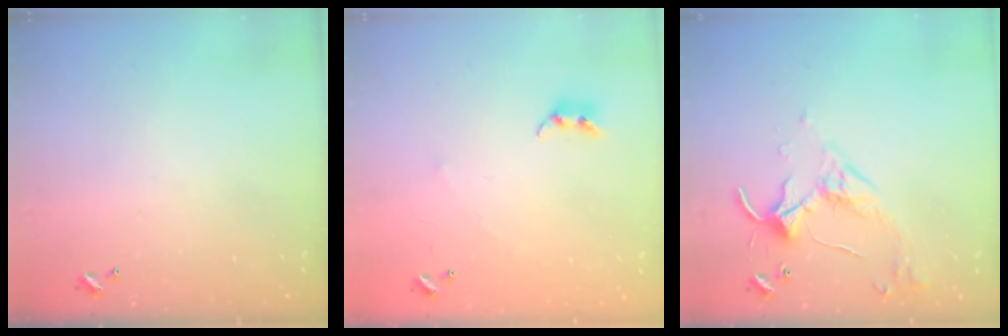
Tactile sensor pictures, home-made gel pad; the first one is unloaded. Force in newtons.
{"total": 5.0, "press": 4.9, "slide": 0.2}
{"total": 3.8, "press": 3.8, "slide": 0.3}